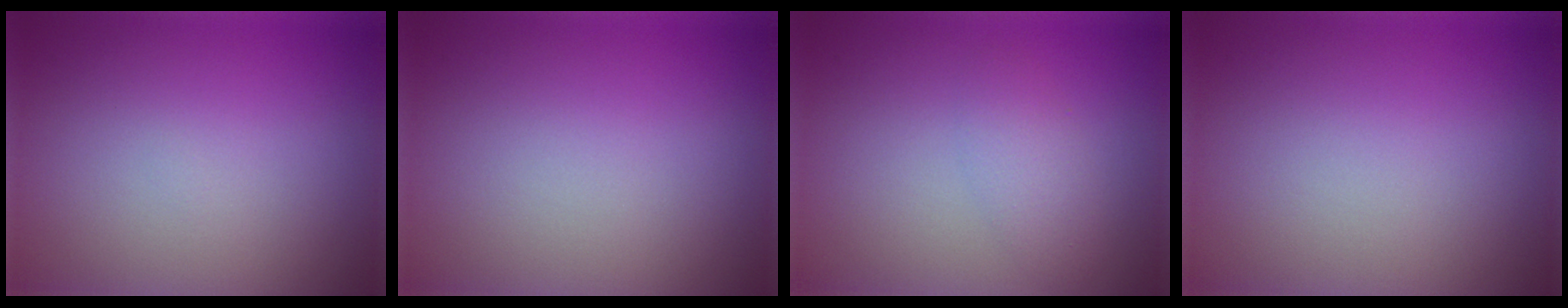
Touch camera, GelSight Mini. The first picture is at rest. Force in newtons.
{"total": 0.0}
{"total": 2.0, "press": 2.0, "slide": 0.1}
{"total": 0.0}